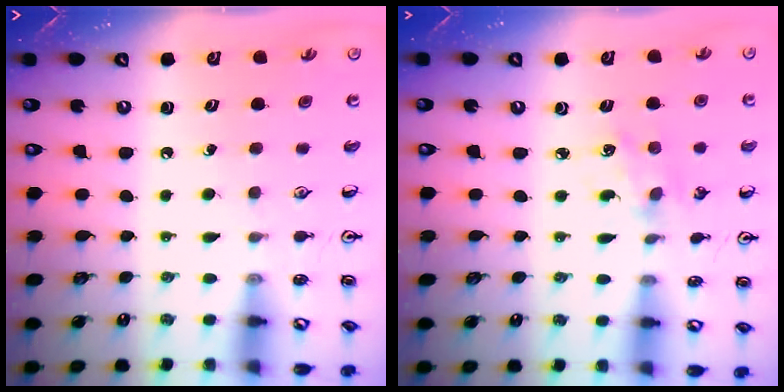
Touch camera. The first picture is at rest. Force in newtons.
{"total": 2.6, "press": 2.5, "slide": 0.5}